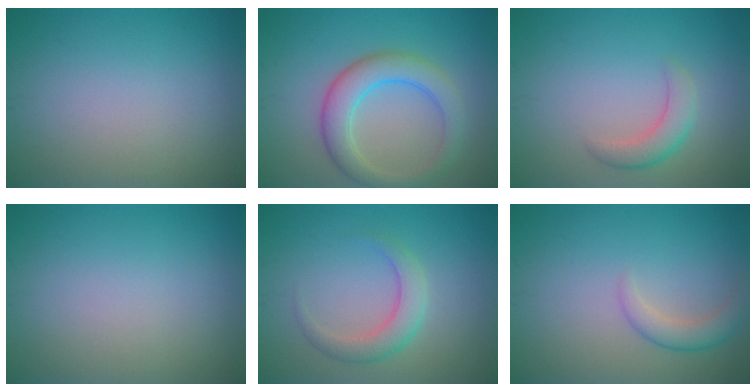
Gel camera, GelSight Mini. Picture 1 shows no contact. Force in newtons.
{"total": 4.9, "press": 4.9, "slide": 0.3}
{"total": 2.5, "press": 2.5, "slide": 0.0}
{"total": 0.0}
{"total": 2.8, "press": 2.8, "slide": 0.2}
{"total": 2.3, "press": 2.3, "slide": 0.1}